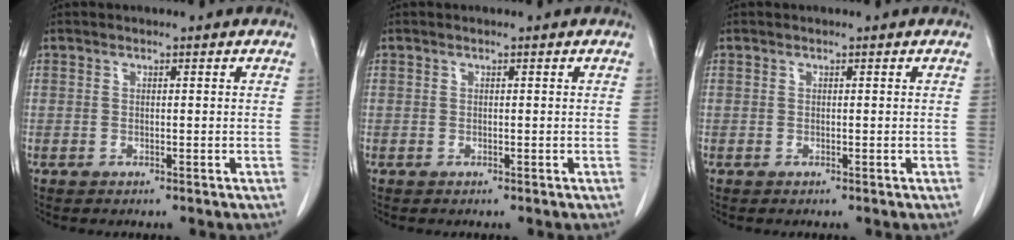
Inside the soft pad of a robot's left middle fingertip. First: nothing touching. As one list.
[{"total": 0.0}, {"total": 0.0}]